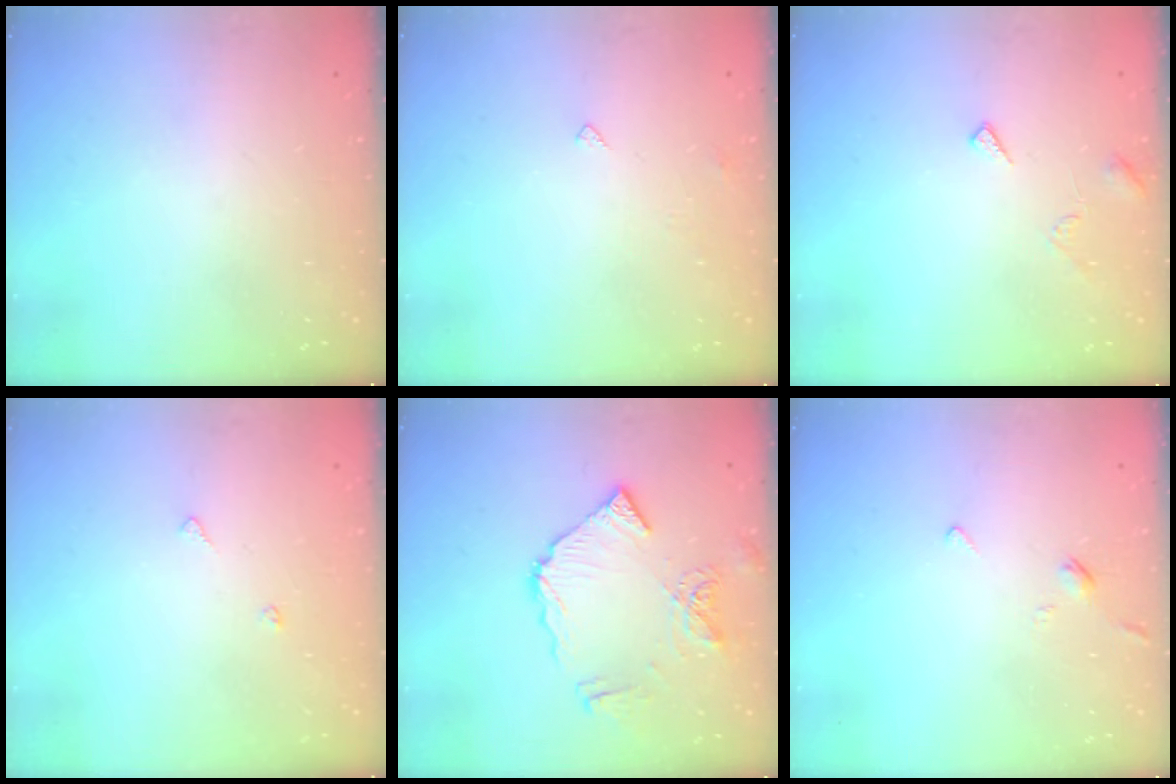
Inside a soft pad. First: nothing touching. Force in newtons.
{"total": 2.4, "press": 2.4, "slide": 0.4}
{"total": 5.1, "press": 5.0, "slide": 0.4}
{"total": 3.5, "press": 3.5, "slide": 0.3}
{"total": 12.6, "press": 12.5, "slide": 1.6}
{"total": 2.1, "press": 2.0, "slide": 0.6}